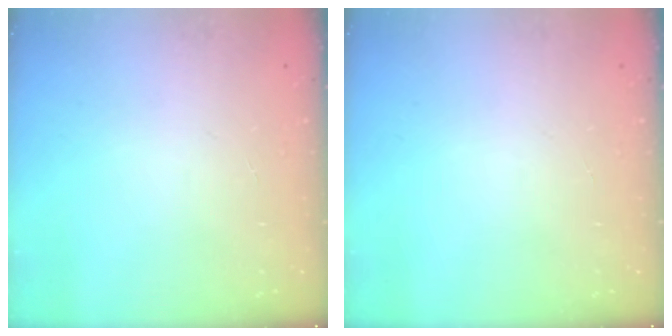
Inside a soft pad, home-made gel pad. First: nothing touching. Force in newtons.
{"total": 0.0}